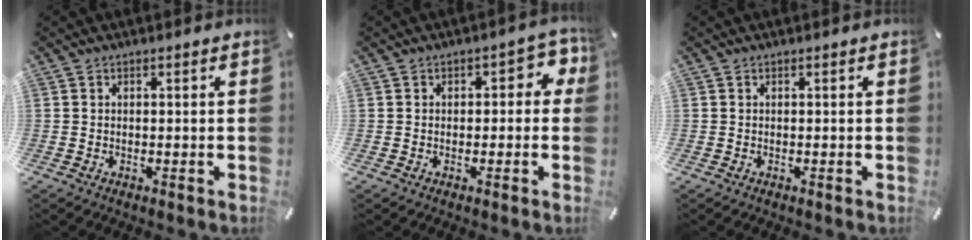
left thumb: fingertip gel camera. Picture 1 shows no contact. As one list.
[{"total": 4.6, "force": [0.5, 3.0, 3.5], "torque": [-0.037, 0.001, 0.000]}, {"total": 0.0}]